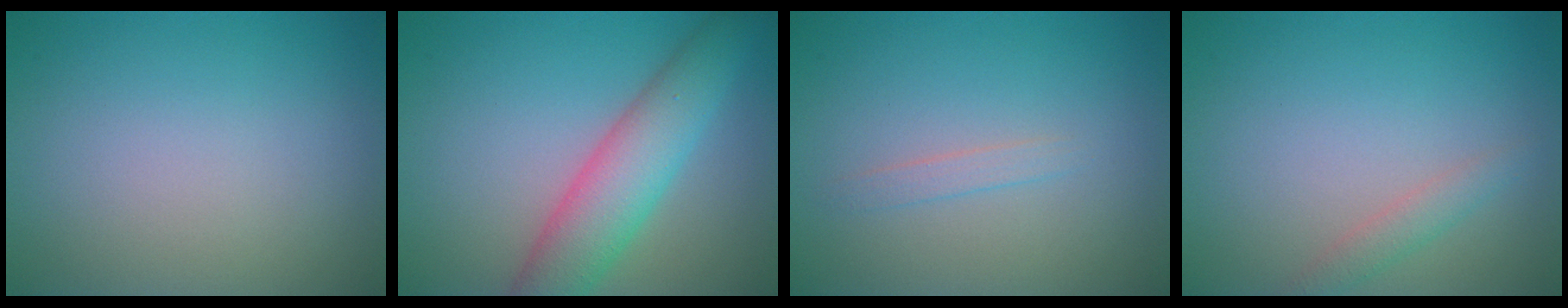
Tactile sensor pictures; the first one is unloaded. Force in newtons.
{"total": 6.2, "press": 6.2, "slide": 0.2}
{"total": 0.9, "press": 0.8, "slide": 0.1}
{"total": 1.5, "press": 1.5, "slide": 0.1}